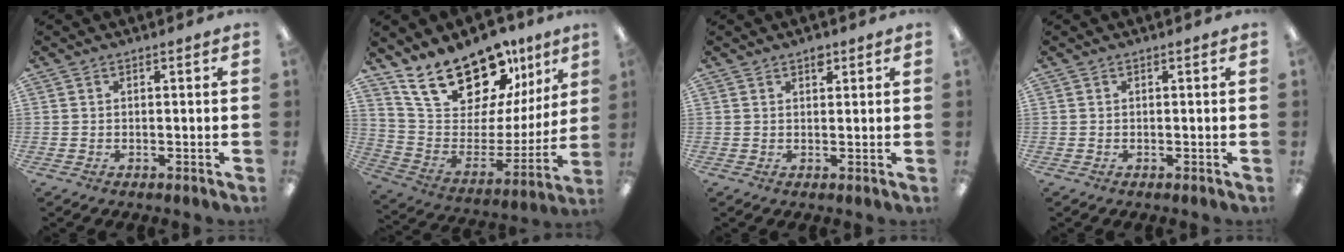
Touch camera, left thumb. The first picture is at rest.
{"total": 21.2, "force": [16.6, 9.2, 9.4], "torque": [-0.160, -0.121, 0.298]}
{"total": 2.4, "force": [1.7, 1.3, 1.0], "torque": [-0.005, -0.006, 0.028]}
{"total": 0.0}